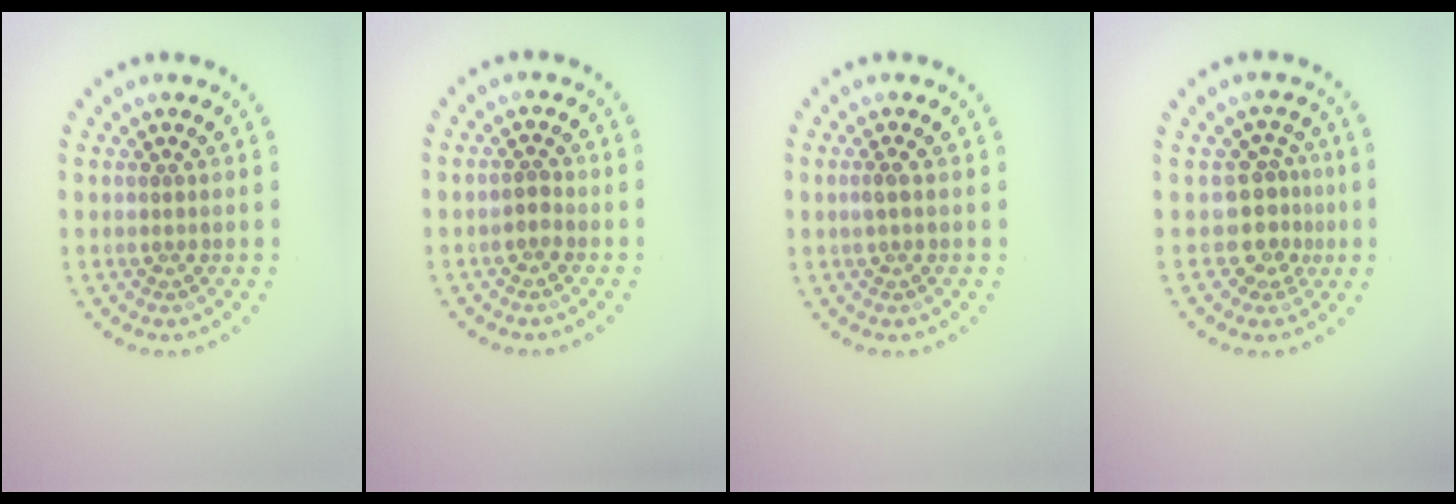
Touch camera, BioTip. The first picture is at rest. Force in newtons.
{"total": 1.0, "press": 0.9, "slide": 0.3}
{"total": 0.8, "press": 0.7, "slide": 0.4}
{"total": 2.8, "press": 2.0, "slide": 1.9}